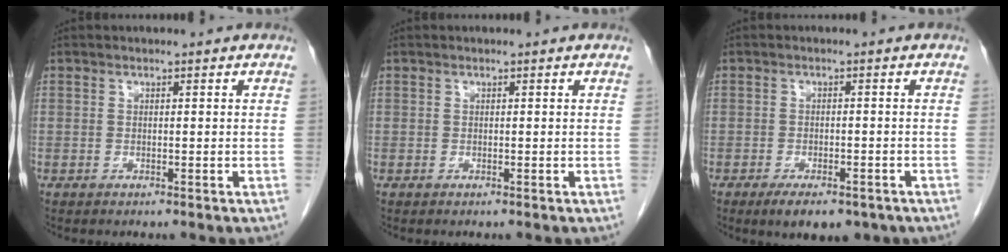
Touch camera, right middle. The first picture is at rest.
{"total": 0.0}
{"total": 7.5, "force": [-5.3, 3.0, 4.4], "torque": [-0.056, -0.003, -0.074]}